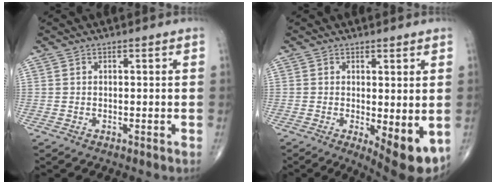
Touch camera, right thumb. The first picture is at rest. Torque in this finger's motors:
{"motor_torque": [-0.24, 0.65, 0.09, -0.09, 0.06]}